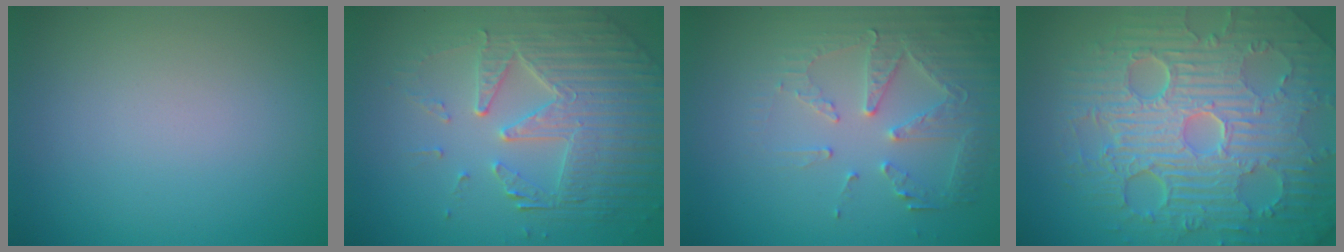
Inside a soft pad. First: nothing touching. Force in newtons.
{"total": 6.4, "press": 5.0, "slide": 4.0}
{"total": 4.1, "press": 3.7, "slide": 1.7}
{"total": 11.4, "press": 7.3, "slide": 8.7}